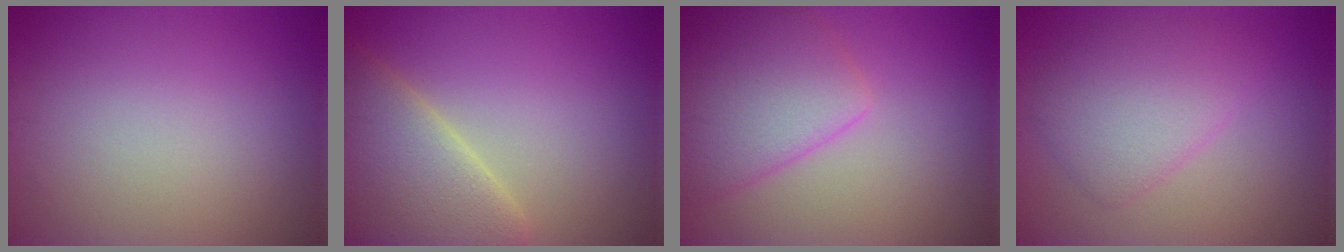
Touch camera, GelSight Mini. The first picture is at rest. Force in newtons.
{"total": 7.7, "press": 7.7, "slide": 0.7}
{"total": 6.0, "press": 6.0, "slide": 0.2}
{"total": 4.6, "press": 4.6, "slide": 0.2}